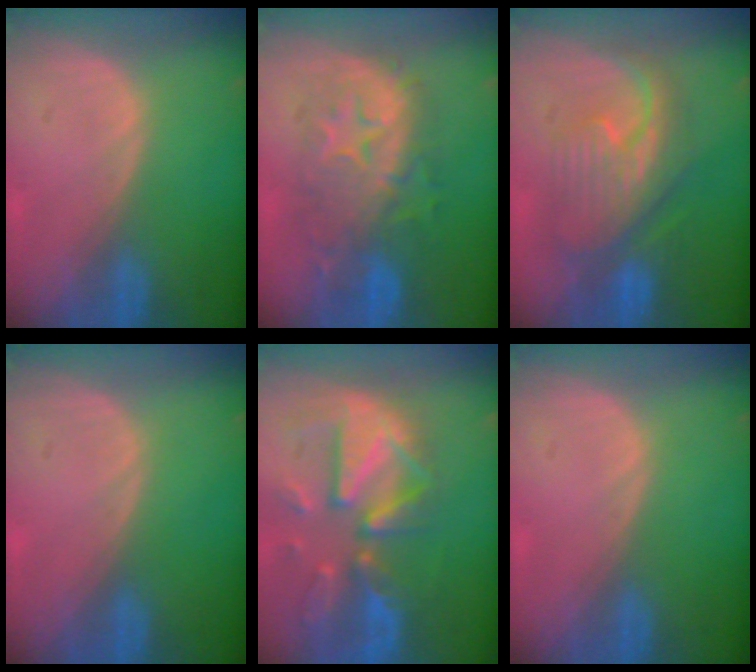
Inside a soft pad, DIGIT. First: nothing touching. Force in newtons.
{"total": 9.6, "press": 9.6, "slide": 0.5}
{"total": 9.1, "press": 9.0, "slide": 0.6}
{"total": 0.0}
{"total": 12.1, "press": 10.5, "slide": 6.1}
{"total": 0.0}